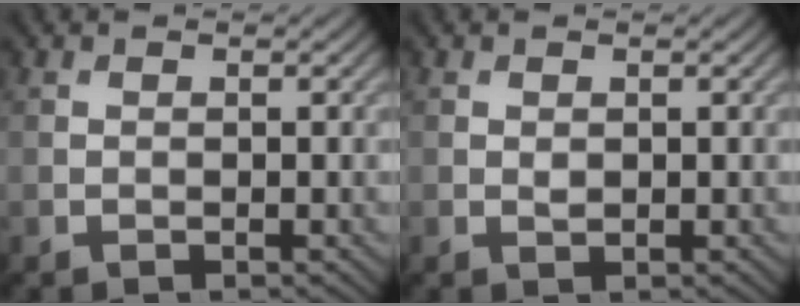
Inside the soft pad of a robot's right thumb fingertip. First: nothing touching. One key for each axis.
{"total": 0.6, "fx": 0.2, "fy": 0.4, "fz": 0.4, "tx": -0.009, "ty": -0.002, "tz": 0.005}